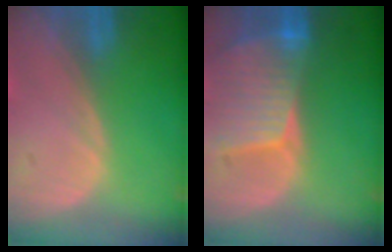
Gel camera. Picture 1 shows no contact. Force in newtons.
{"total": 8.6, "press": 7.7, "slide": 3.8}